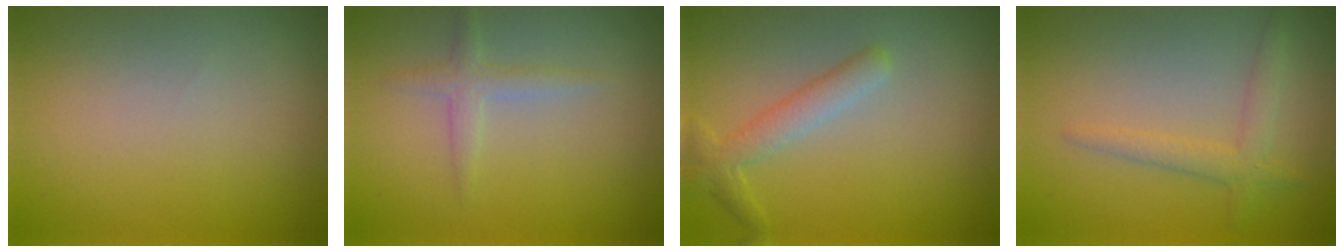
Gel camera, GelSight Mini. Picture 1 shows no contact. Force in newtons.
{"total": 1.7, "press": 1.7, "slide": 0.1}
{"total": 2.6, "press": 2.5, "slide": 0.1}
{"total": 1.3, "press": 1.3, "slide": 0.1}